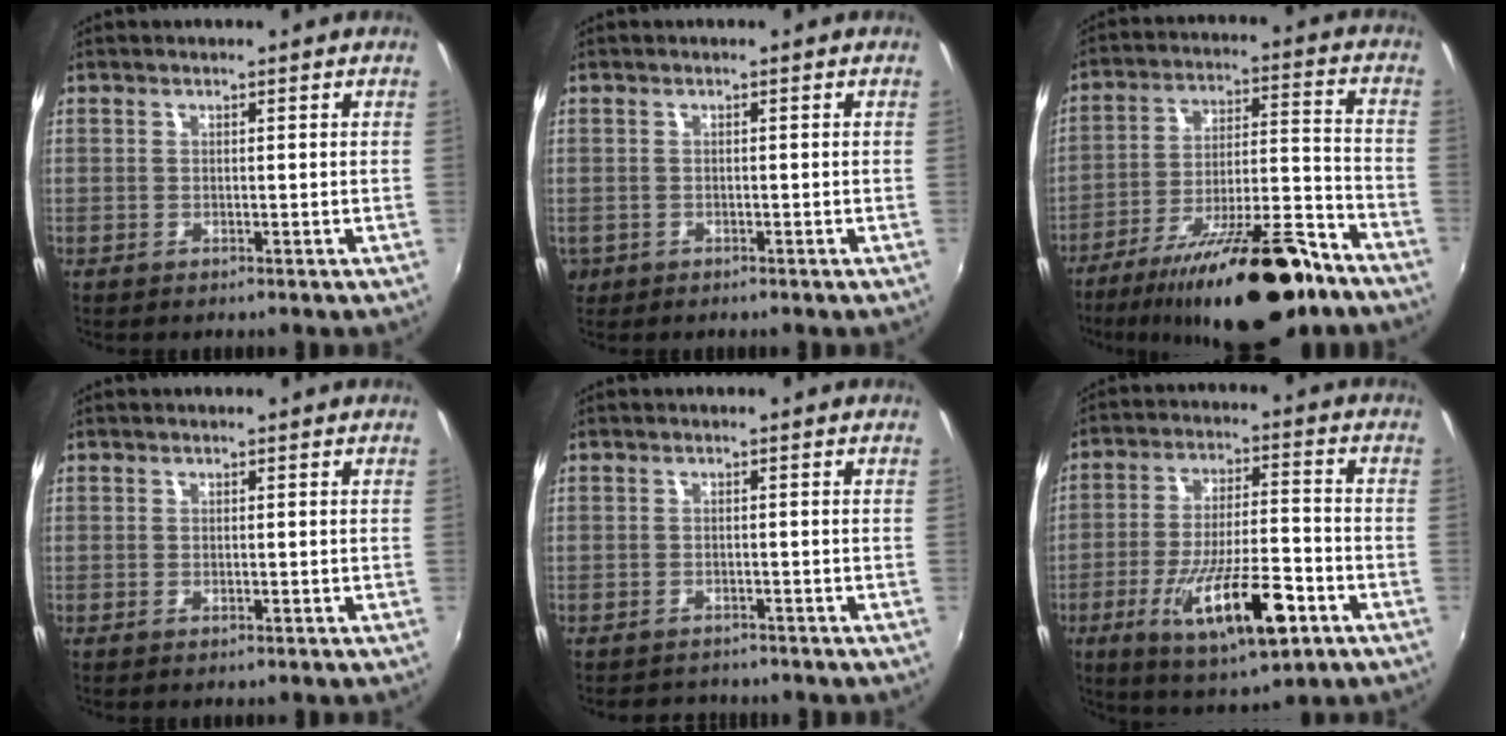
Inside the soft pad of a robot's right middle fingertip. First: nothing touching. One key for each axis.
{"total": 2.6, "fx": -0.9, "fy": 2.2, "fz": 1.0, "tx": -0.026, "ty": -0.004, "tz": -0.012}
{"total": 22.8, "fx": -16.8, "fy": 5.8, "fz": 14.2, "tx": -0.240, "ty": -0.017, "tz": -0.255}
{"total": 0.0}
{"total": 3.2, "fx": -2.9, "fy": 1.2, "fz": 0.3, "tx": -0.016, "ty": -0.007, "tz": -0.046}
{"total": 16.2, "fx": -7.2, "fy": 4.7, "fz": 13.8, "tx": -0.257, "ty": -0.022, "tz": -0.113}